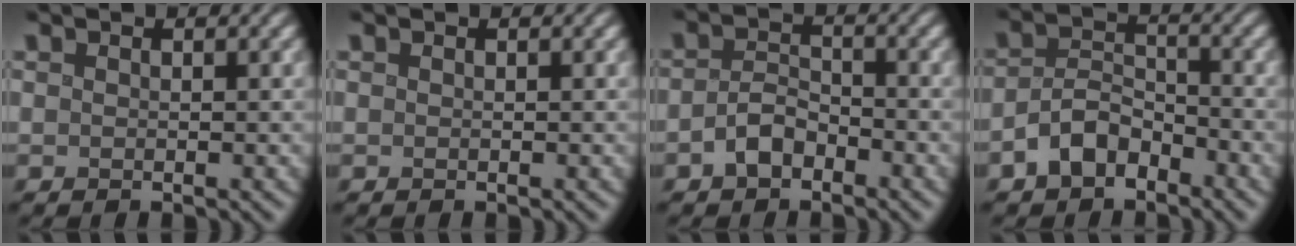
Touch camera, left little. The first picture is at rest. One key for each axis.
{"total": 0.0}
{"total": 2.7, "fx": -2.0, "fy": 1.3, "fz": 1.3, "tx": -0.026, "ty": 0.007, "tz": -0.041}
{"total": 3.9, "fx": -2.8, "fy": 2.0, "fz": 1.8, "tx": -0.033, "ty": 0.007, "tz": -0.059}